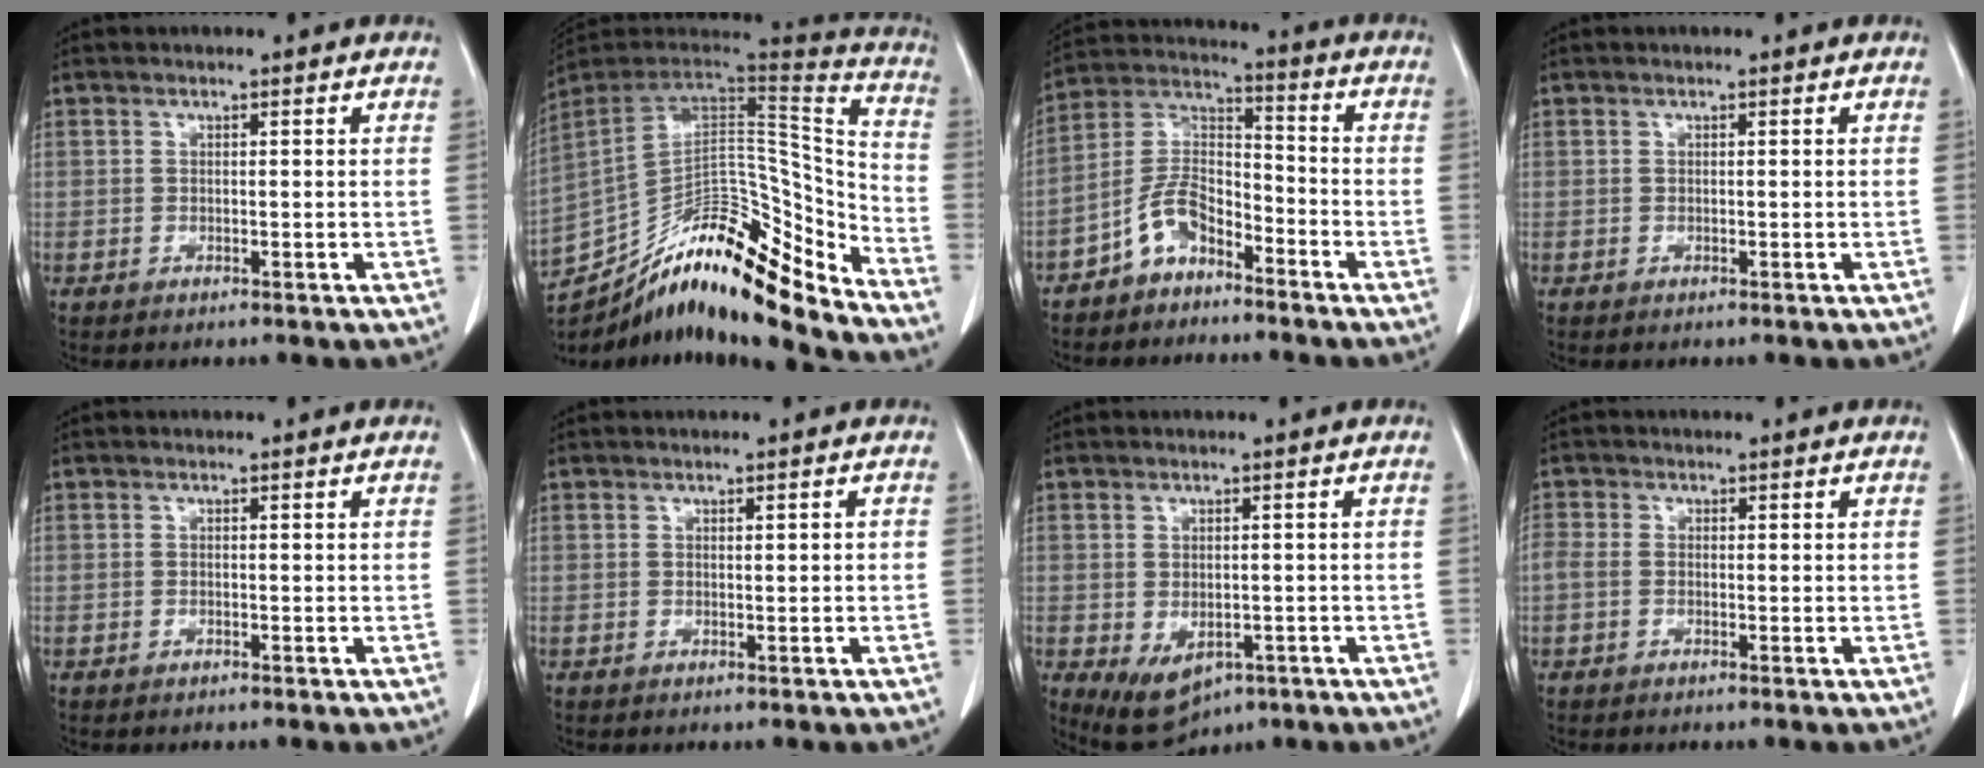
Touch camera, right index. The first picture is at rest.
{"total": 24.3, "force": [-19.5, 5.4, 13.4], "torque": [-0.240, 0.026, -0.317]}
{"total": 7.8, "force": [-5.3, 3.9, 4.2], "torque": [-0.090, 0.021, -0.107]}
{"total": 0.0}
{"total": 0.0}
{"total": 0.6, "force": [0.1, 0.2, 0.6], "torque": [-0.009, 0.001, 0.003]}
{"total": 6.5, "force": [-2.7, 4.1, 4.2], "torque": [-0.066, -0.008, -0.027]}
{"total": 1.6, "force": [-0.3, 1.0, 1.2], "torque": [-0.035, 0.007, -0.006]}